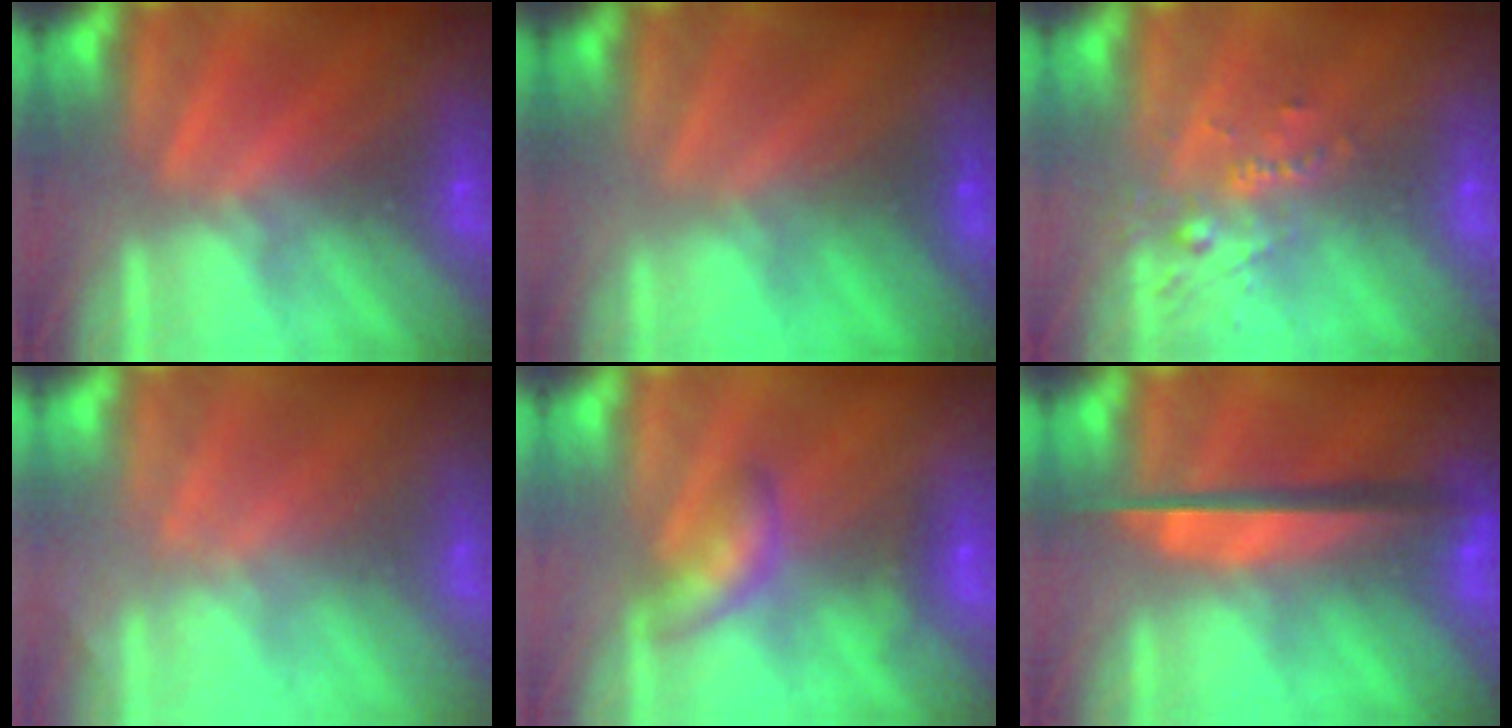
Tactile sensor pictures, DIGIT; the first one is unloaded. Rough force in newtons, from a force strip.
{"total": 1.6}
{"total": 2.6}
{"total": 1.8}
{"total": 2.7}
{"total": 9.3}